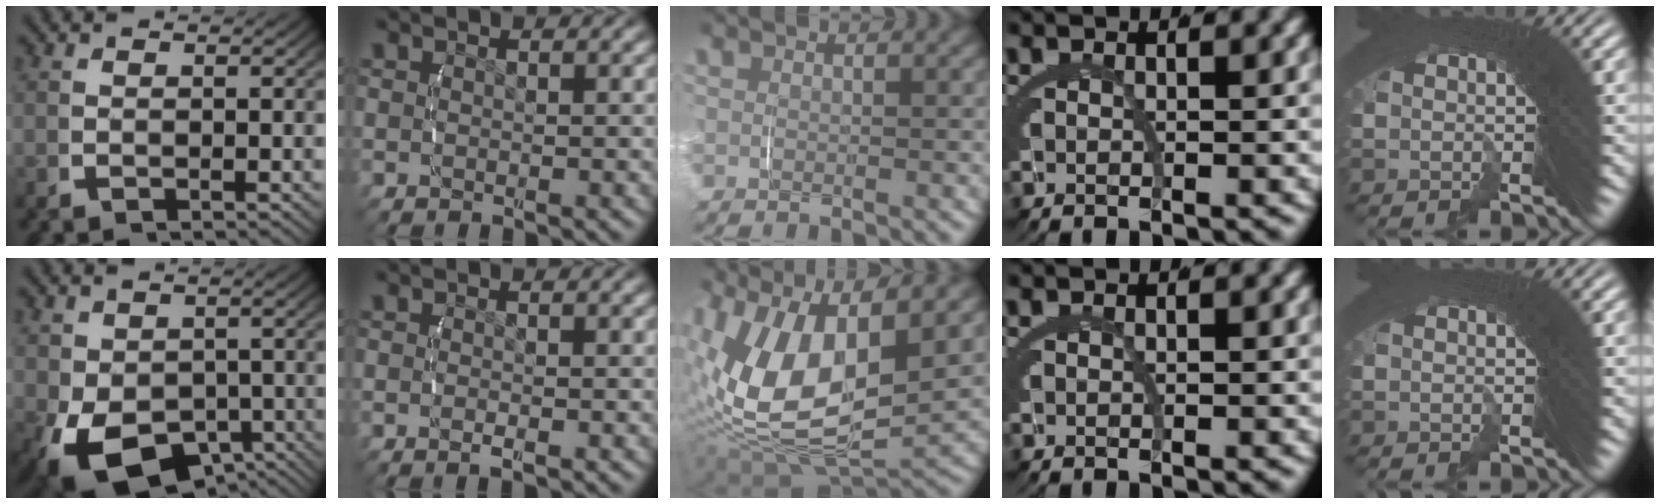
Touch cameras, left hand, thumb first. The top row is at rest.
{"thumb": {"total": 11.4, "force": [-5.3, 7.2, 7.1], "torque": [-0.140, -0.064, -0.057]}, "index": {"total": 0.6, "force": [-0.5, 0.1, 0.3], "torque": [-0.010, 0.005, -0.014]}, "middle": {"total": 13.0, "force": [1.1, 7.2, 10.8], "torque": [-0.232, -0.021, 0.025]}}